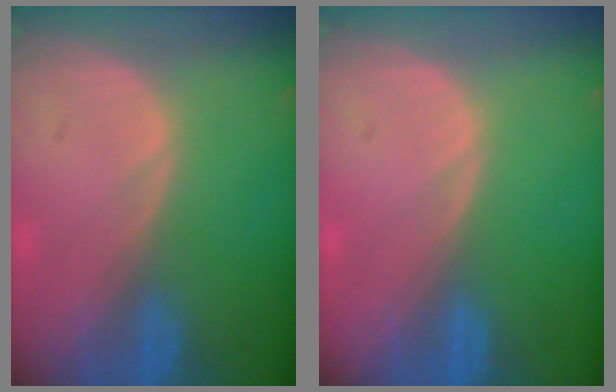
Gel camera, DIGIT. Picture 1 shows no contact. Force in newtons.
{"total": 0.0}